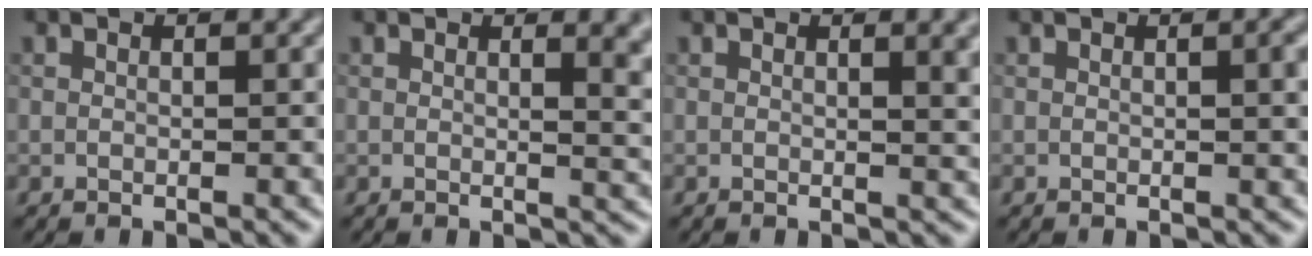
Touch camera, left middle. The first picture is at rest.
{"total": 4.3, "force": [1.7, 1.8, 3.5], "torque": [-0.020, 0.001, 0.023]}
{"total": 3.2, "force": [1.2, 1.2, 2.7], "torque": [-0.020, 0.003, 0.013]}
{"total": 2.8, "force": [0.4, 0.8, 2.6], "torque": [-0.028, 0.005, 0.003]}